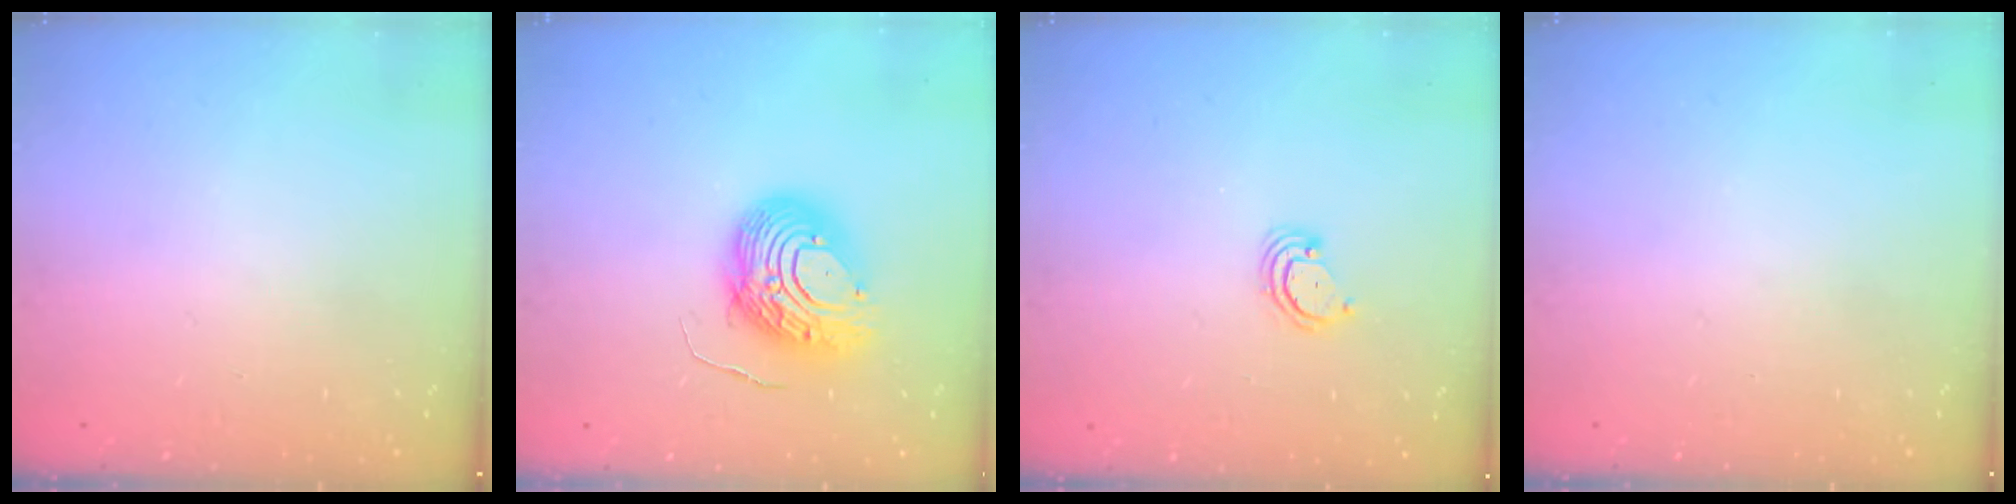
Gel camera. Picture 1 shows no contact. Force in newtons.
{"total": 12.3, "press": 12.3, "slide": 1.1}
{"total": 2.9, "press": 2.9, "slide": 0.3}
{"total": 0.0}